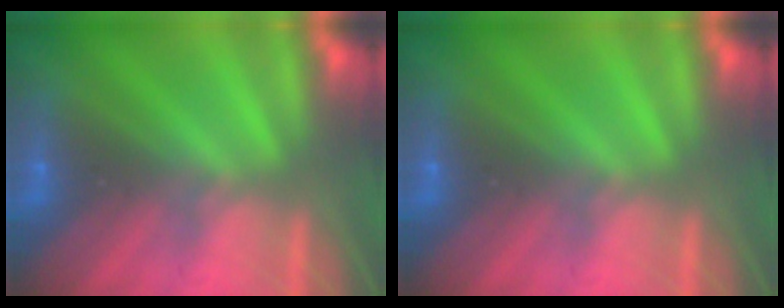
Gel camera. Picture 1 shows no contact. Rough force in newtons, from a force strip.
{"total": 0.0}